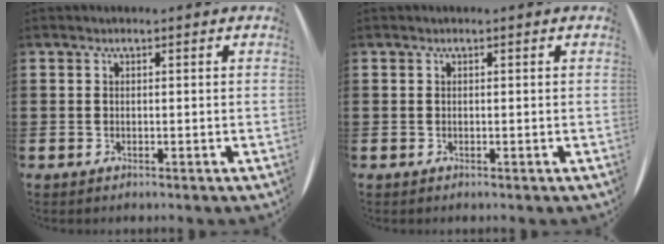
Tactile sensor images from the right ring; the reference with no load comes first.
{"total": 0.0}